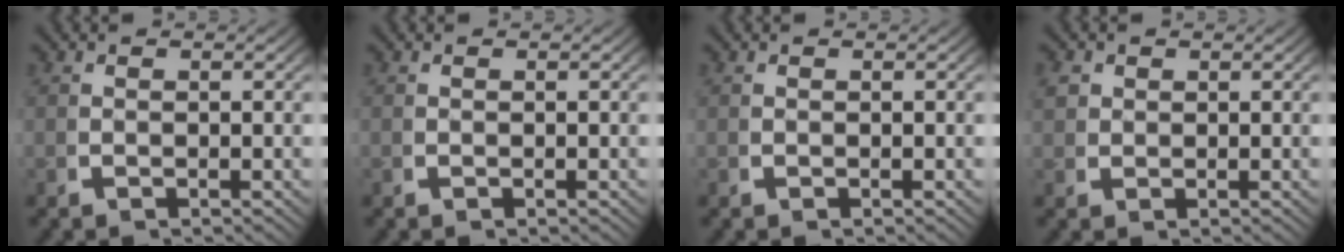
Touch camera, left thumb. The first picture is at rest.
{"total": 0.0}
{"total": 0.0}
{"total": 1.4, "force": [1.1, 0.9, 0.4], "torque": [-0.007, -0.008, 0.027]}